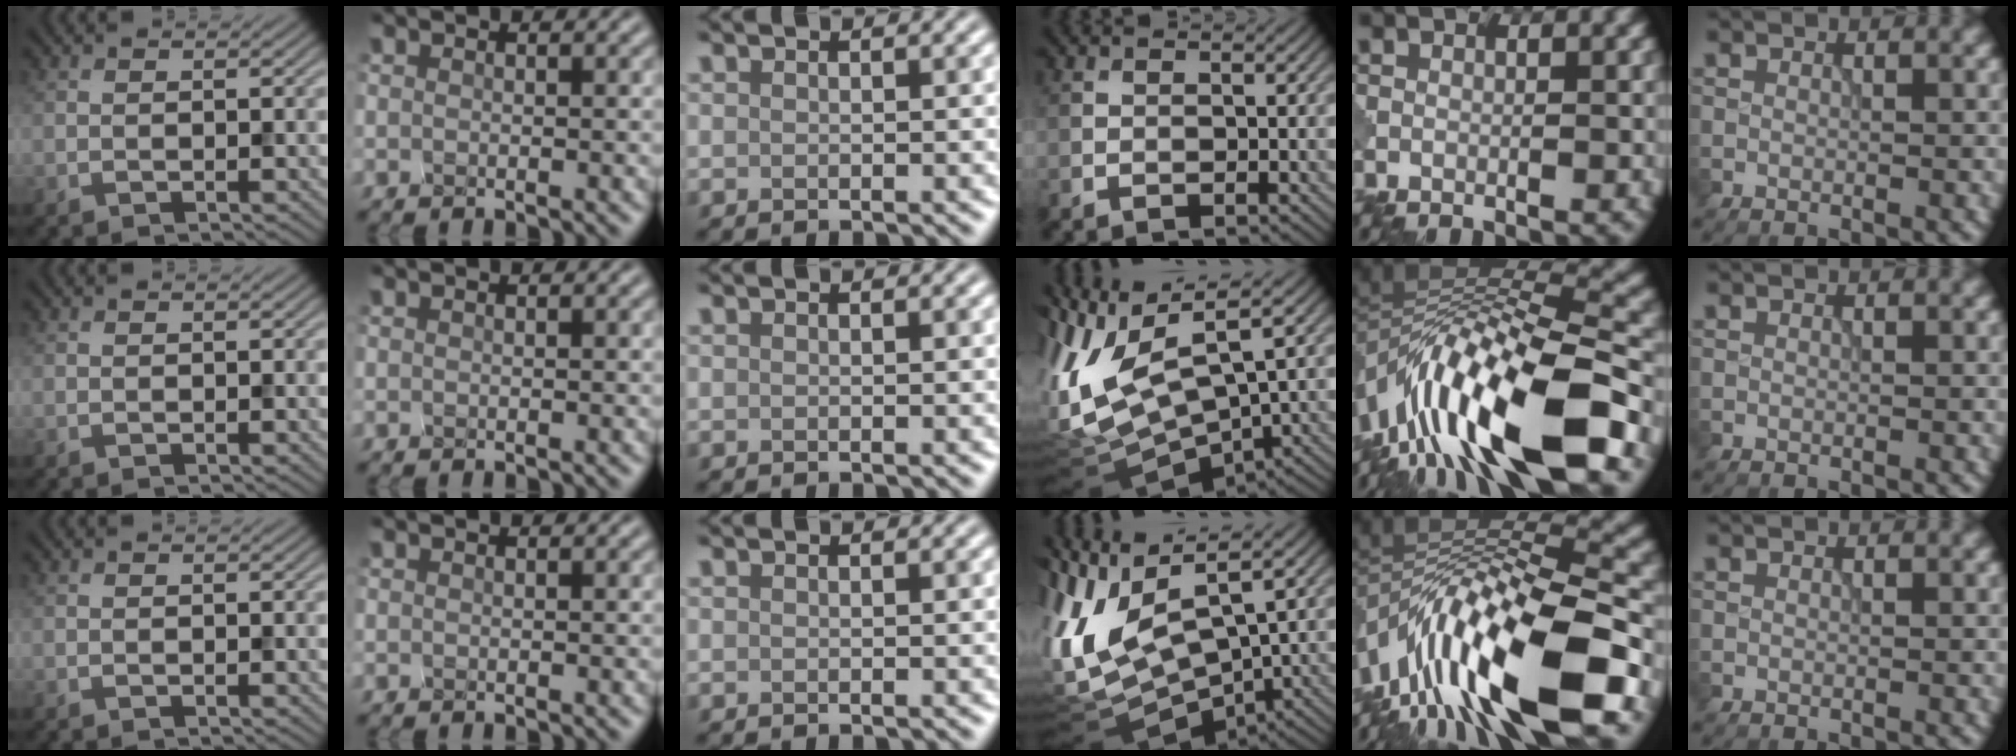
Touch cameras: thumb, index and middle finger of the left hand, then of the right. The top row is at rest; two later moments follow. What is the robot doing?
{"motion": "squeeze", "object": "hand grip exerciser"}